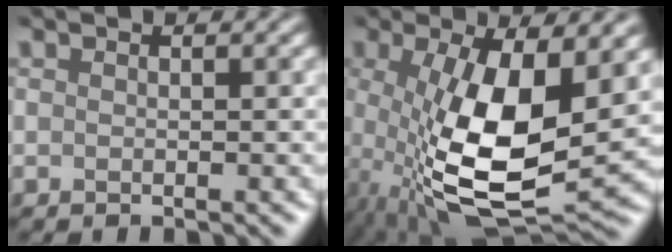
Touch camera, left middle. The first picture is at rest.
{"total": 10.2, "force": [-0.8, 3.6, 9.5], "torque": [-0.200, -0.015, -0.002]}